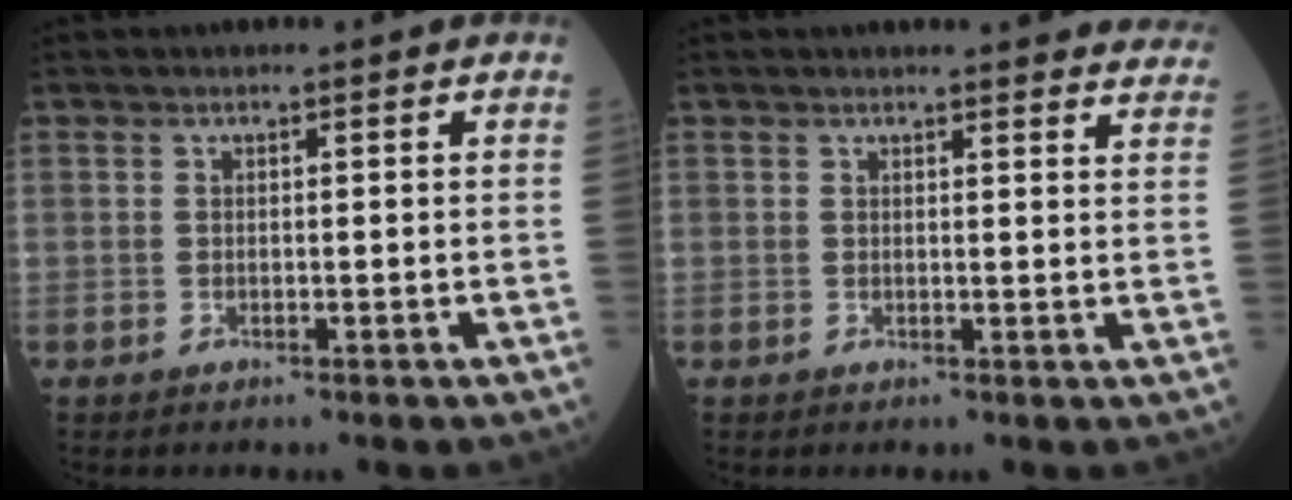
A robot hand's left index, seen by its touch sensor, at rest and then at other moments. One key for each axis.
{"total": 12.5, "fx": 12.2, "fy": 1.6, "fz": 2.5, "tx": 0.005, "ty": -0.030, "tz": 0.107}